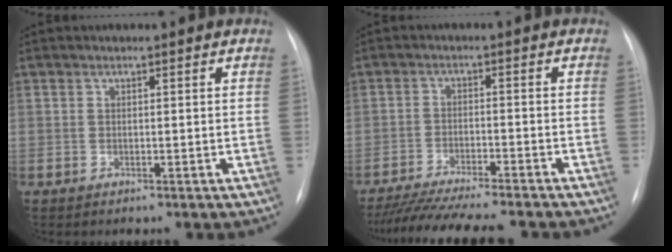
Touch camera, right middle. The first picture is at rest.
{"total": 14.3, "force": [-12.7, 0.8, 6.7], "torque": [-0.104, -0.022, -0.189]}